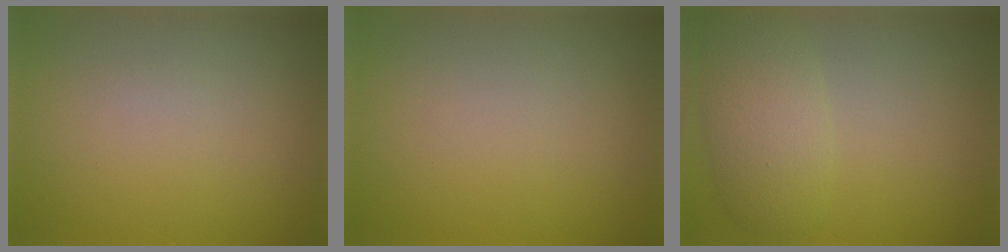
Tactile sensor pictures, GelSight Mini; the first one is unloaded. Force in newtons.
{"total": 0.0}
{"total": 4.3, "press": 4.3, "slide": 0.3}